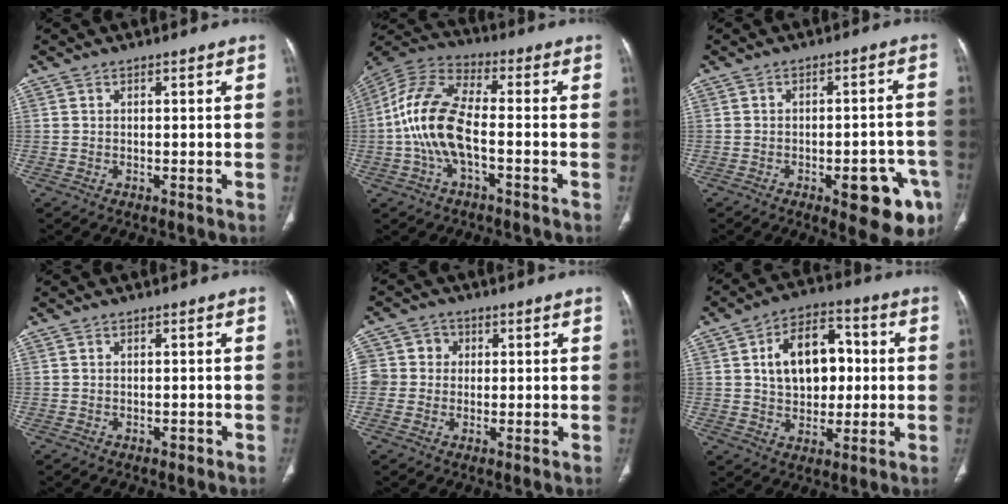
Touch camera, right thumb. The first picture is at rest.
{"total": 13.3, "force": [-2.4, 5.9, 11.7], "torque": [-0.255, 0.036, -0.052]}
{"total": 12.5, "force": [-5.5, 4.6, 10.2], "torque": [-0.093, 0.025, -0.059]}
{"total": 0.6, "force": [-0.4, 0.4, 0.3], "torque": [-0.002, 0.001, -0.005]}
{"total": 5.9, "force": [0.6, 5.7, 1.4], "torque": [-0.002, 0.013, 0.008]}
{"total": 13.6, "force": [1.8, 9.1, 9.9], "torque": [-0.121, 0.018, 0.028]}